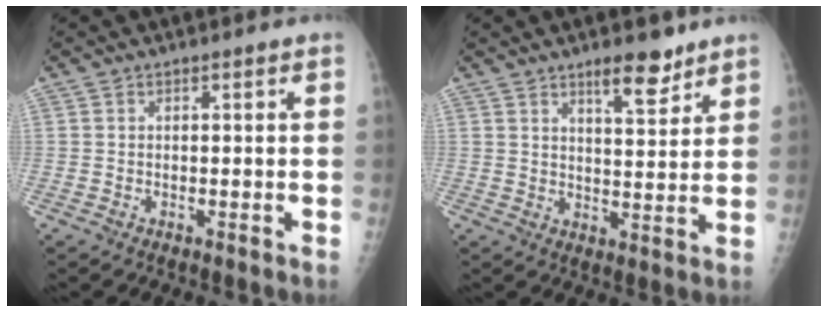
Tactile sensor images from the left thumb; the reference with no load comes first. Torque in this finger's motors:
{"motor_torque": [0.59, -0.17, 0.33, -0.06, 0.11]}